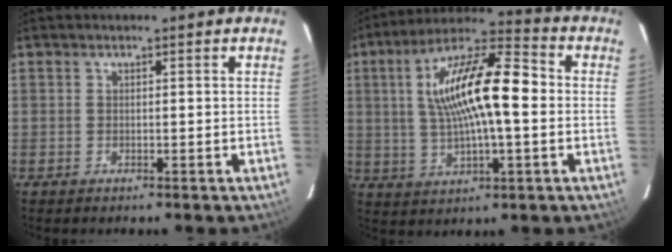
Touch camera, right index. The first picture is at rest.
{"total": 16.7, "force": [1.4, 5.0, 15.9], "torque": [-0.290, 0.020, 0.019]}